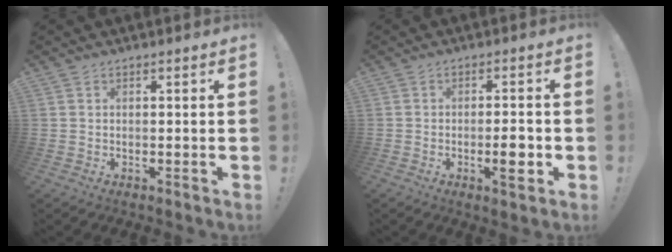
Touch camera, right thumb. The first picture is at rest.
{"total": 6.2, "force": [-2.0, 1.1, 5.7], "torque": [-0.071, -0.004, -0.032]}